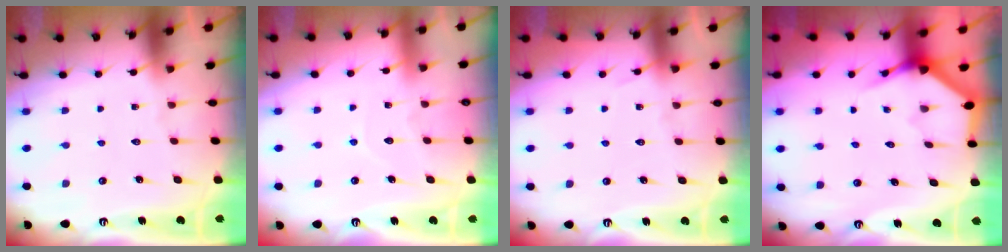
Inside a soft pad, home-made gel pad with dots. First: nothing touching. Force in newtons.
{"total": 5.0, "press": 5.0, "slide": 0.4}
{"total": 3.5, "press": 3.5, "slide": 0.5}
{"total": 3.4, "press": 3.4, "slide": 0.3}